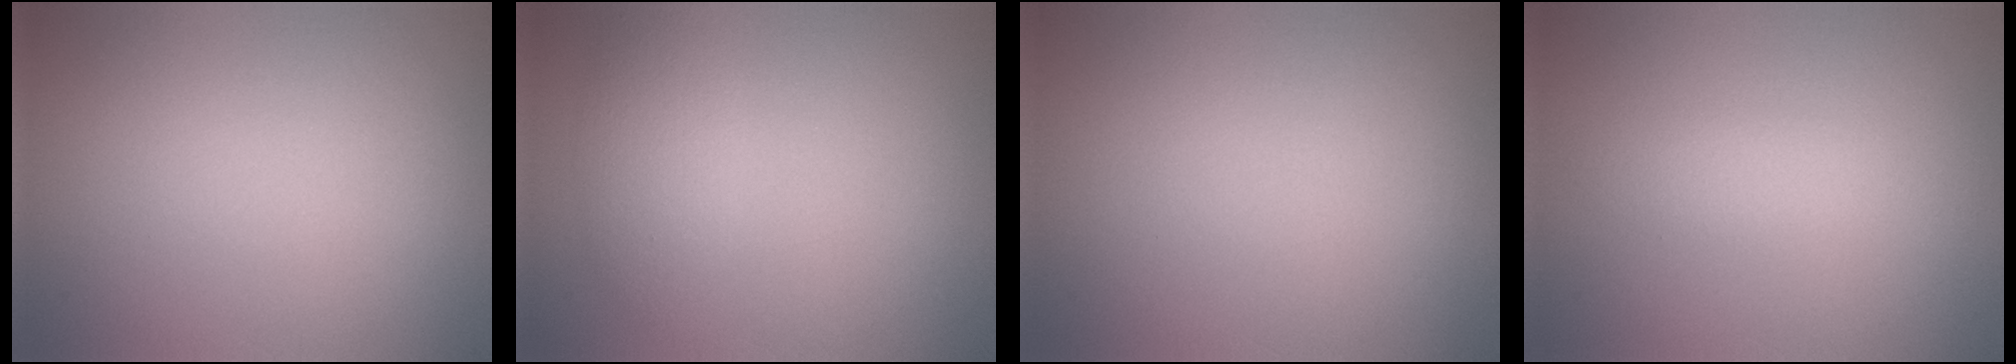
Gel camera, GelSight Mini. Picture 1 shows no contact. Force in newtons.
{"total": 2.3, "press": 2.3, "slide": 0.0}
{"total": 0.0}
{"total": 1.6, "press": 1.6, "slide": 0.1}